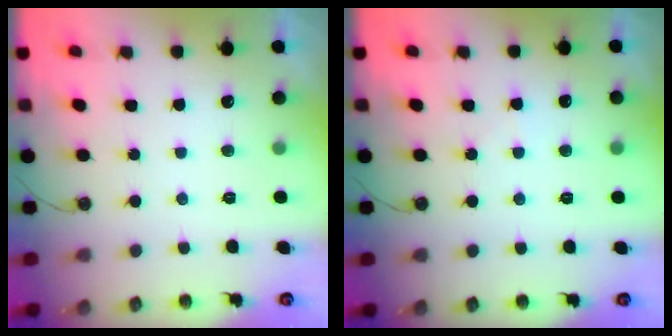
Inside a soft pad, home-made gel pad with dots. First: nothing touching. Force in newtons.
{"total": 3.6, "press": 3.6, "slide": 0.5}